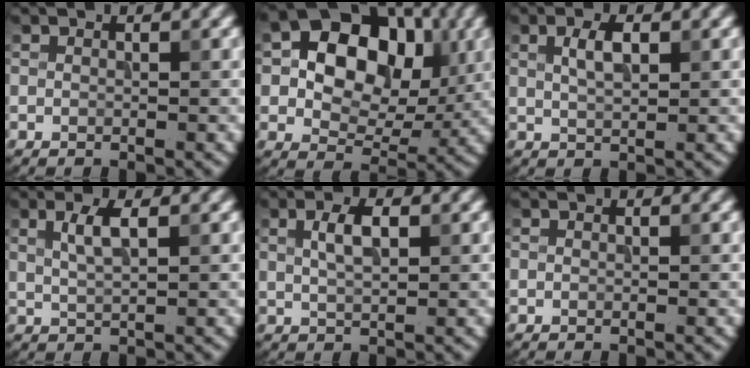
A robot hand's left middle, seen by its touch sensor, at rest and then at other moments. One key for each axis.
{"total": 10.7, "fx": 1.9, "fy": 7.7, "fz": 7.2, "tx": -0.099, "ty": 0.009, "tz": 0.017}
{"total": 2.4, "fx": 0.8, "fy": 1.0, "fz": 2.0, "tx": -0.042, "ty": 0.003, "tz": 0.017}
{"total": 2.4, "fx": 1.0, "fy": 0.7, "fz": 2.1, "tx": -0.040, "ty": 0.001, "tz": 0.020}
{"total": 2.7, "fx": 0.9, "fy": 1.0, "fz": 2.3, "tx": -0.047, "ty": 0.004, "tz": 0.017}
{"total": 0.0}